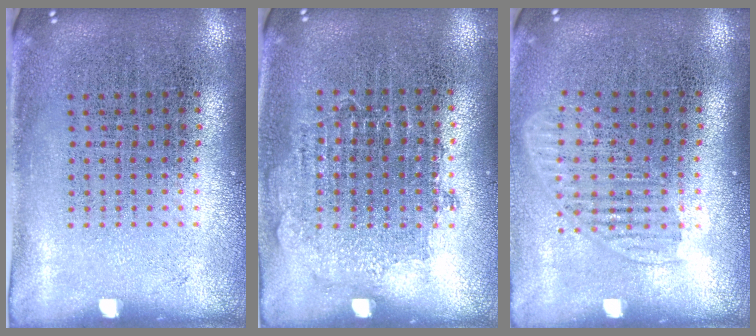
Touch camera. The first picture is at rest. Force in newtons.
{"total": 0.8, "press": 0.8, "slide": 0.3}
{"total": 1.4, "press": 1.2, "slide": 0.8}